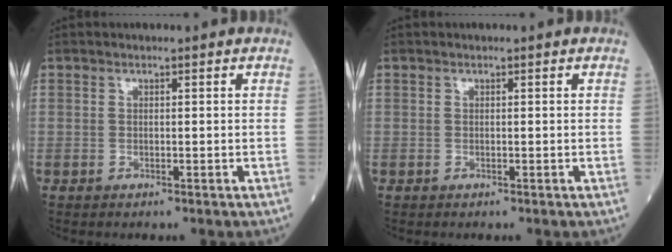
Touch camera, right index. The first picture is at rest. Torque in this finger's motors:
{"motor_torque": [0.00, 0.00, -0.01, 0.00]}